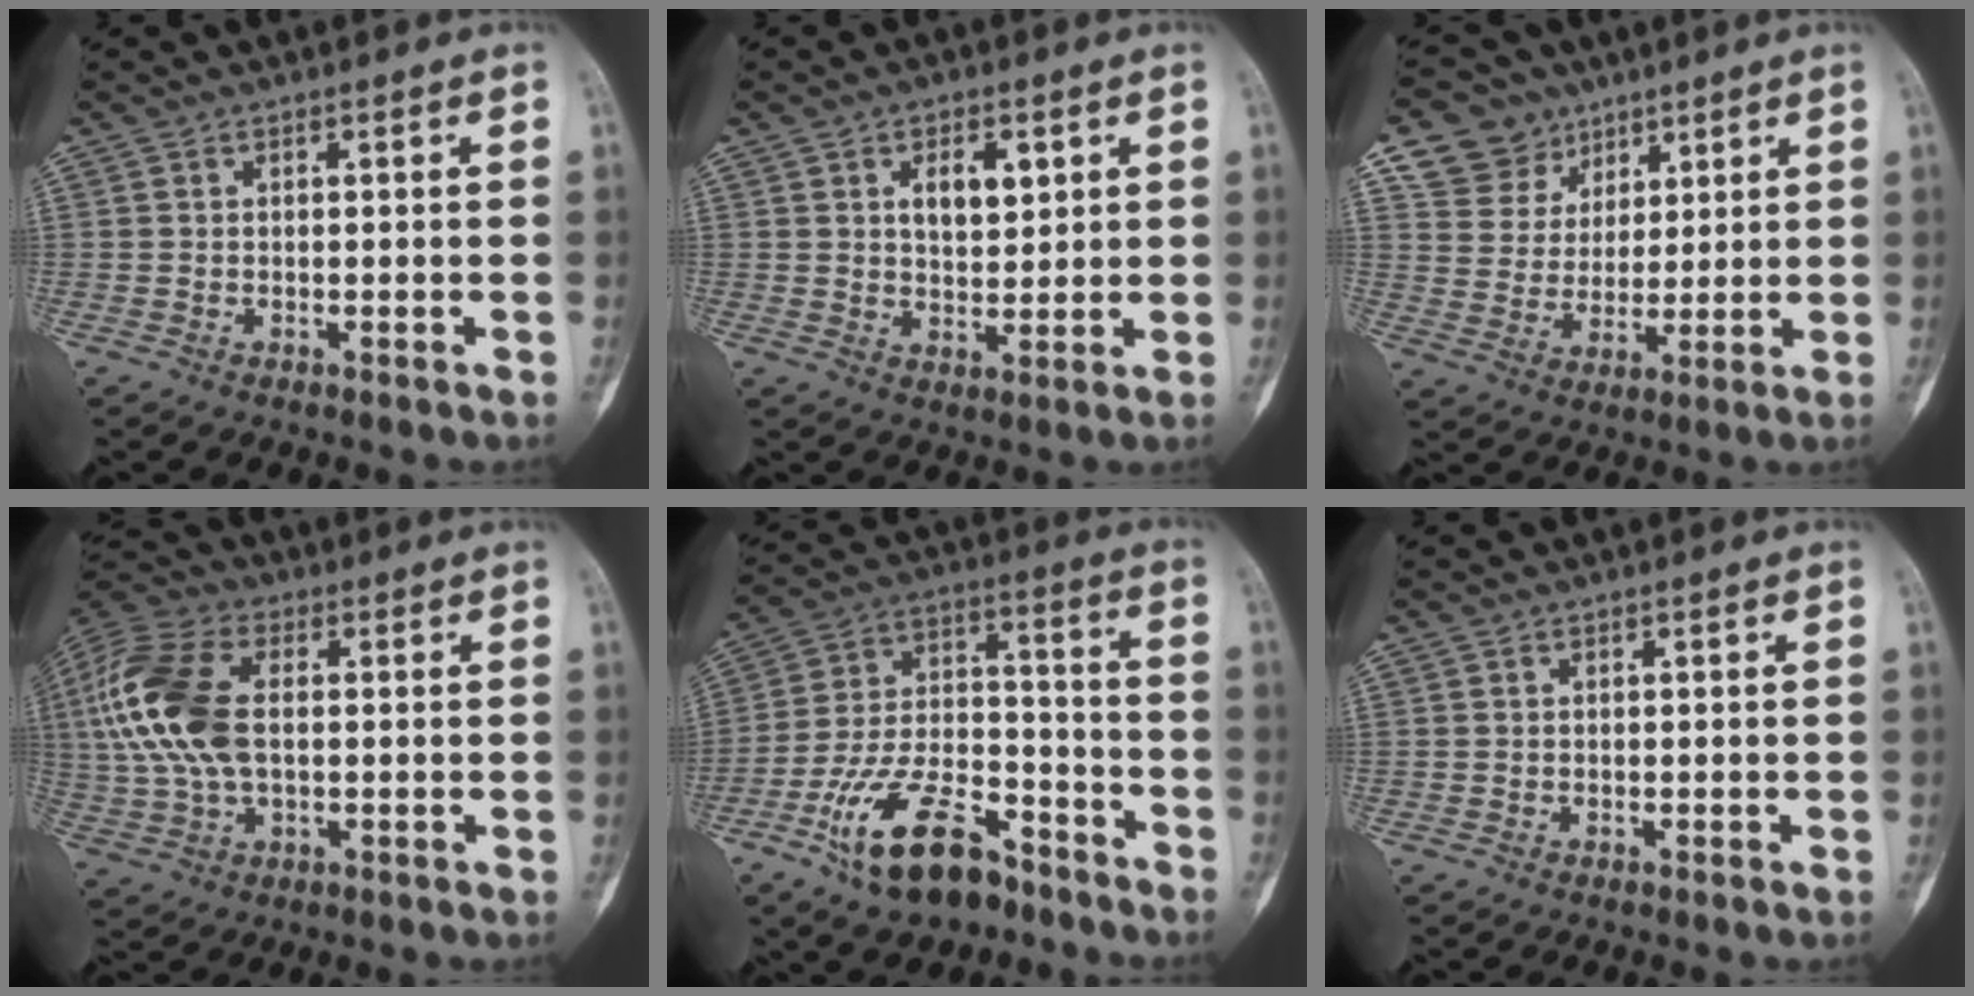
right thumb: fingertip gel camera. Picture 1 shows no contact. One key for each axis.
{"total": 6.2, "fx": 2.5, "fy": 3.5, "fz": 4.4, "tx": -0.054, "ty": -0.013, "tz": 0.042}
{"total": 10.0, "fx": 6.2, "fy": 7.9, "fz": 1.0, "tx": 0.018, "ty": -0.030, "tz": 0.117}
{"total": 16.9, "fx": 1.7, "fy": 9.5, "fz": 13.9, "tx": -0.312, "ty": 0.014, "tz": 0.030}
{"total": 16.6, "fx": -10.3, "fy": 8.2, "fz": 10.2, "tx": -0.173, "ty": 0.079, "tz": -0.183}
{"total": 0.0}